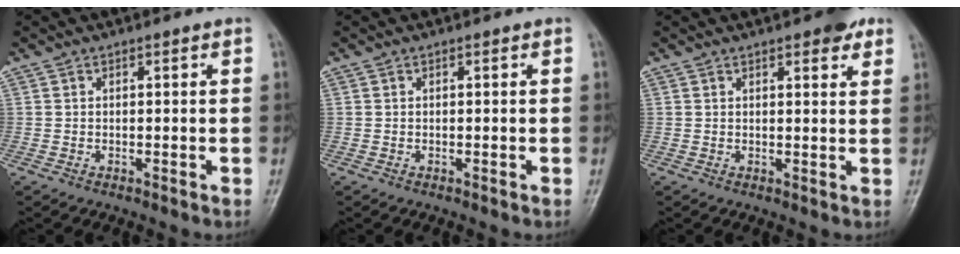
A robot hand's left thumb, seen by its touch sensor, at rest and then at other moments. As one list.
[{"total": 0.0}, {"total": 5.2, "force": [3.2, 1.8, 3.7], "torque": [-0.035, -0.010, 0.035]}]